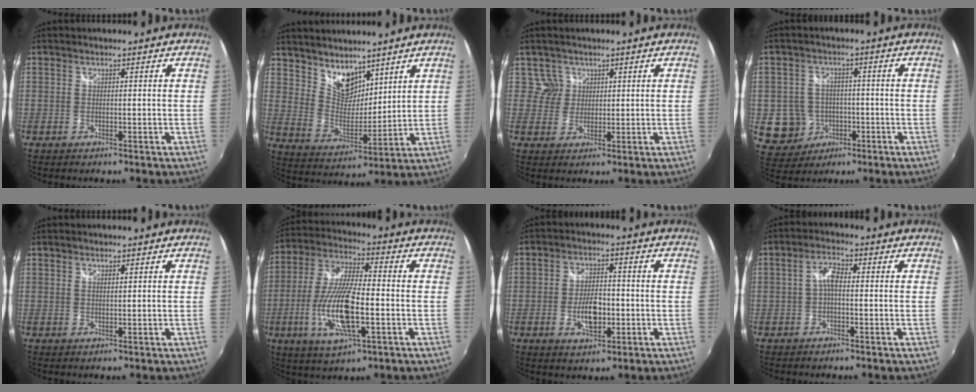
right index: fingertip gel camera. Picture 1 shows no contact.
{"total": 9.7, "force": [7.6, 5.0, 3.5], "torque": [-0.055, 0.003, 0.150]}
{"total": 3.1, "force": [1.5, 2.7, -0.4], "torque": [0.025, 0.017, 0.024]}
{"total": 8.9, "force": [-2.2, 8.3, 2.0], "torque": [-0.076, 0.018, -0.021]}
{"total": 0.7, "force": [0.5, 0.1, 0.5], "torque": [-0.010, 0.000, 0.008]}
{"total": 15.6, "force": [-4.3, 4.5, 14.3], "torque": [-0.298, -0.012, -0.080]}
{"total": 7.3, "force": [-1.9, 3.7, 6.0], "torque": [-0.115, 0.002, -0.030]}
{"total": 3.2, "force": [-0.5, 1.2, 2.9], "torque": [-0.060, 0.011, -0.011]}